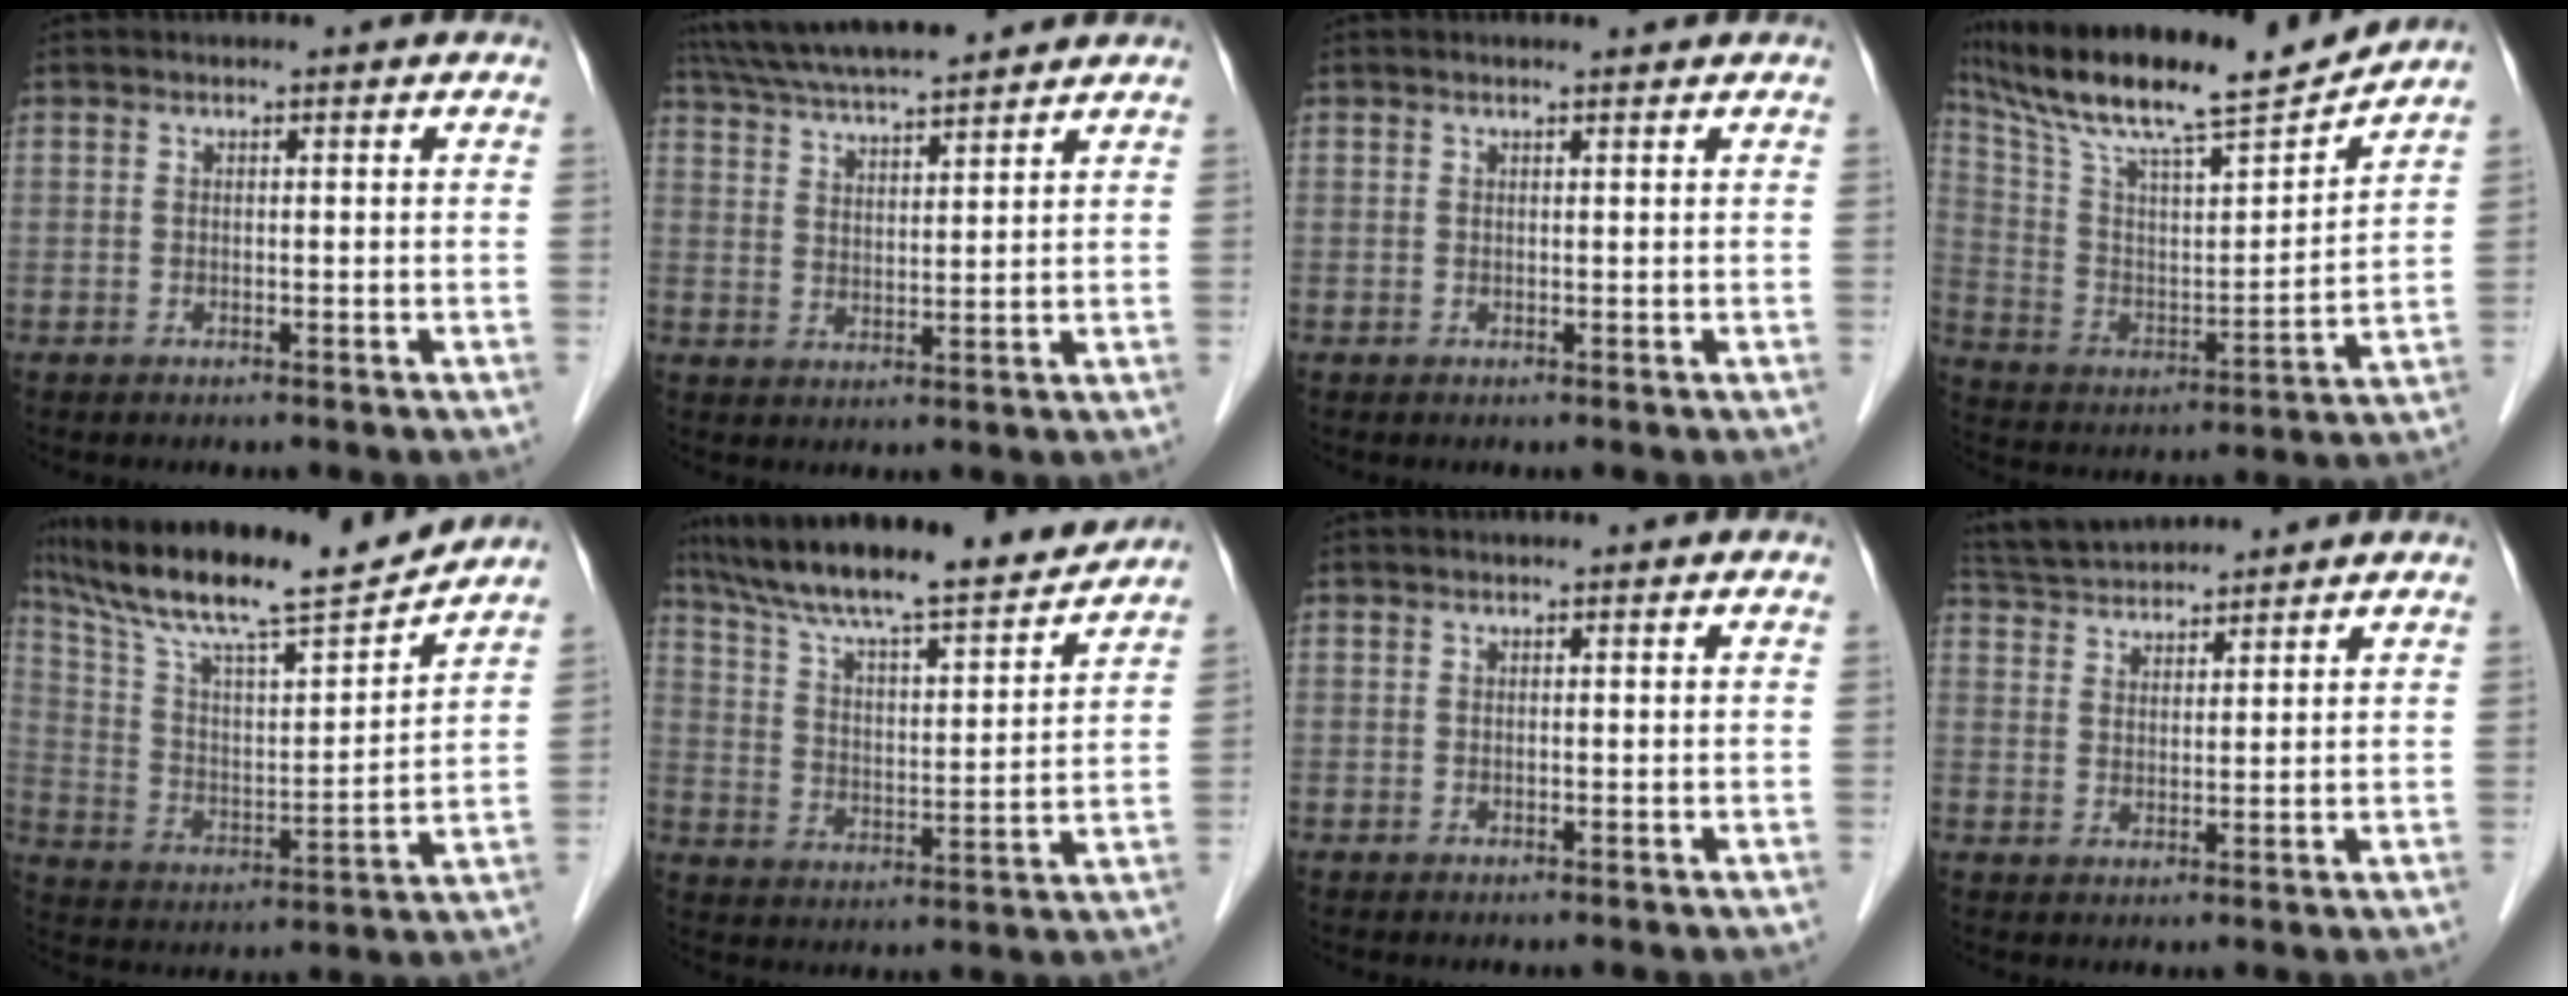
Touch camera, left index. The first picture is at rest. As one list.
[{"total": 13.4, "force": [12.0, 1.2, 5.8], "torque": [-0.110, 0.032, 0.201]}, {"total": 1.0, "force": [1.0, 0.0, 0.2], "torque": [-0.010, 0.006, 0.016]}, {"total": 20.5, "force": [18.0, 0.9, 9.8], "torque": [-0.182, 0.008, 0.305]}, {"total": 19.1, "force": [16.8, 0.6, 9.0], "torque": [-0.163, 0.005, 0.285]}, {"total": 18.8, "force": [16.9, 1.3, 8.2], "torque": [-0.139, 0.005, 0.266]}, {"total": 0.0}, {"total": 8.6, "force": [8.3, 1.2, 2.0], "torque": [-0.046, 0.034, 0.147]}]